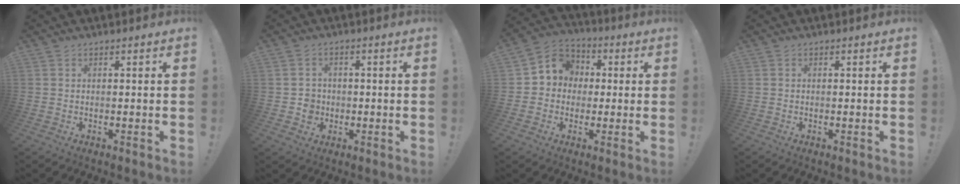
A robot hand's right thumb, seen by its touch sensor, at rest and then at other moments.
{"total": 4.9, "force": [-0.7, 4.6, 1.7], "torque": [-0.024, 0.002, -0.012]}
{"total": 8.3, "force": [0.1, 7.8, 2.9], "torque": [-0.040, 0.012, 0.011]}
{"total": 0.0}